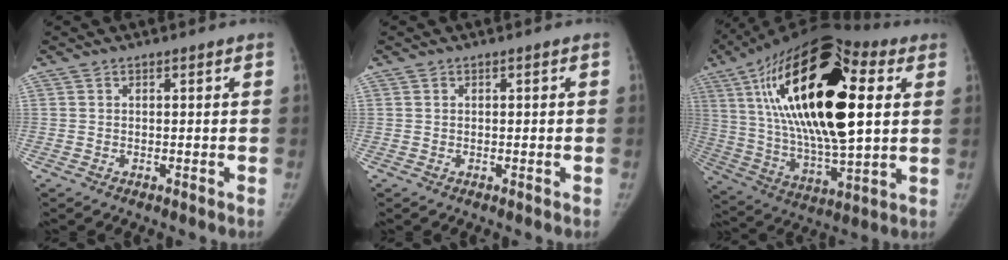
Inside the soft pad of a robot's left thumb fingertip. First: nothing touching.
{"total": 0.0}
{"total": 32.0, "force": [8.3, 12.9, 28.1], "torque": [-0.502, -0.005, 0.129]}